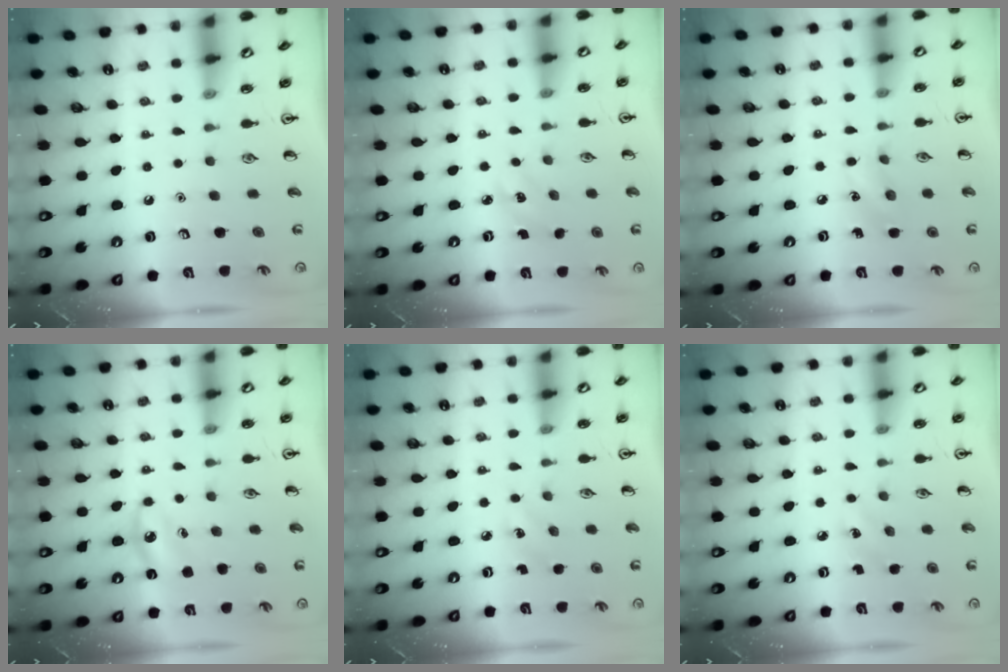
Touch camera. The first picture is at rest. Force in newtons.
{"total": 2.7, "press": 2.5, "slide": 1.0}
{"total": 6.0, "press": 5.8, "slide": 1.7}
{"total": 6.0, "press": 5.6, "slide": 2.0}
{"total": 2.3, "press": 2.2, "slide": 0.8}
{"total": 1.9, "press": 1.7, "slide": 0.7}